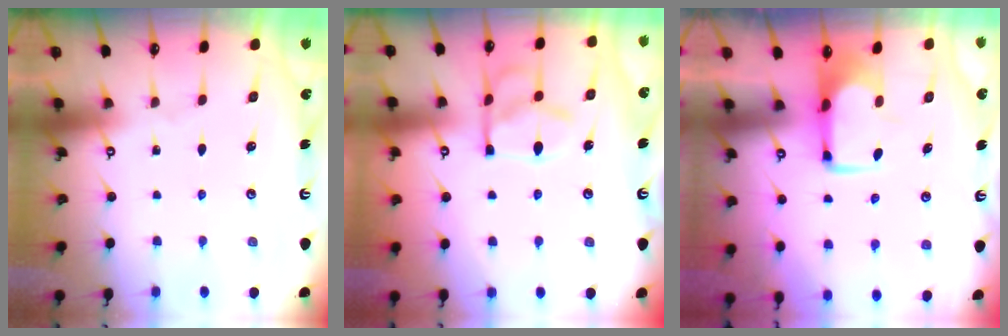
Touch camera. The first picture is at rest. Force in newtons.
{"total": 11.4, "press": 11.4, "slide": 0.8}
{"total": 1.8, "press": 1.7, "slide": 0.4}